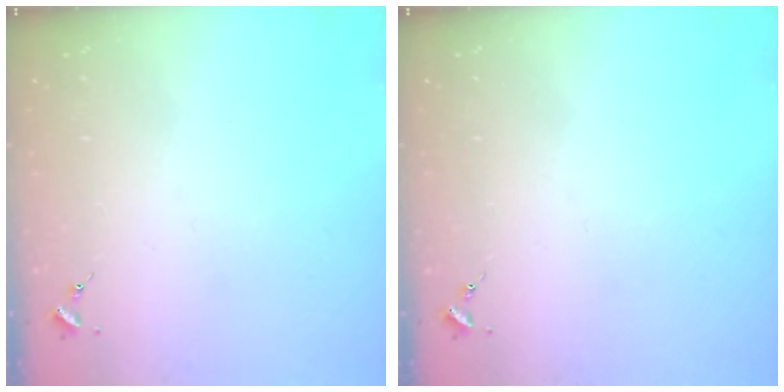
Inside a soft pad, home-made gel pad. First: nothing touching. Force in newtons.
{"total": 0.0}